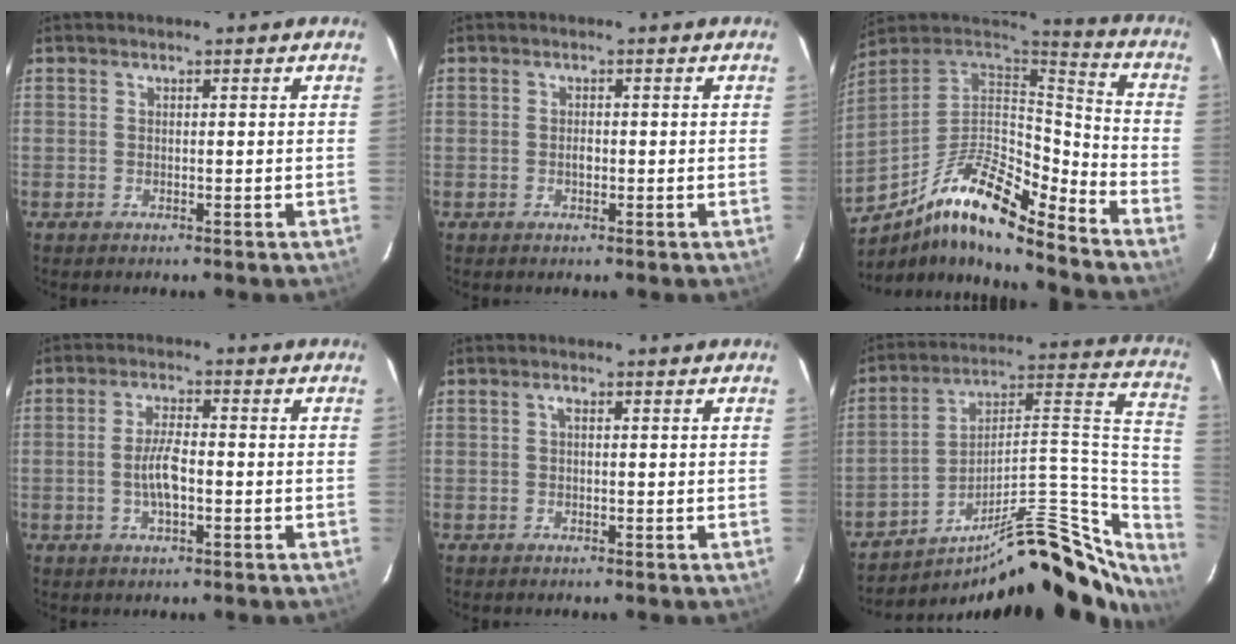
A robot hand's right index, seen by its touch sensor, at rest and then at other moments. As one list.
[{"total": 1.2, "force": [-0.3, 0.8, 0.8], "torque": [-0.014, 0.004, -0.006]}, {"total": 17.6, "force": [-11.8, 3.9, 12.5], "torque": [-0.234, -0.008, -0.227]}, {"total": 5.3, "force": [-1.2, 1.7, 4.9], "torque": [-0.098, 0.004, -0.021]}, {"total": 0.7, "force": [0.1, 0.2, 0.7], "torque": [-0.012, 0.005, 0.000]}, {"total": 25.9, "force": [-17.0, 9.0, 17.3], "torque": [-0.212, 0.041, -0.246]}]